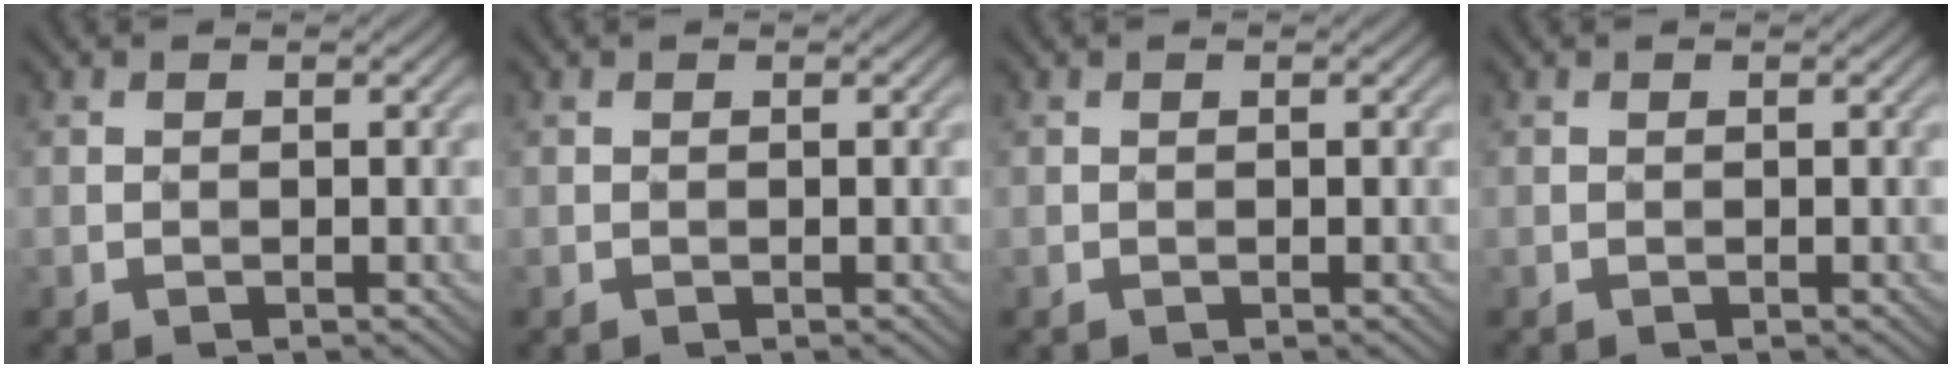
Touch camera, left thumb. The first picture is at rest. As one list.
[{"total": 0.0}, {"total": 0.0}, {"total": 0.0}]